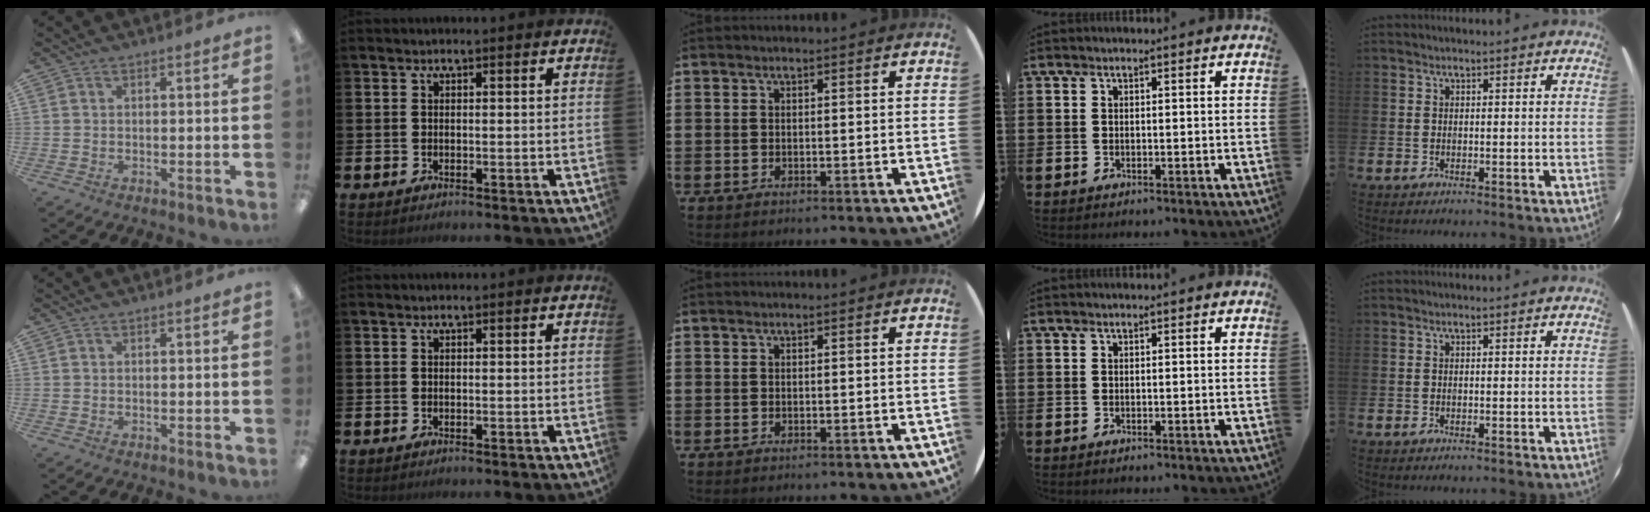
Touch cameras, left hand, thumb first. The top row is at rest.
{}